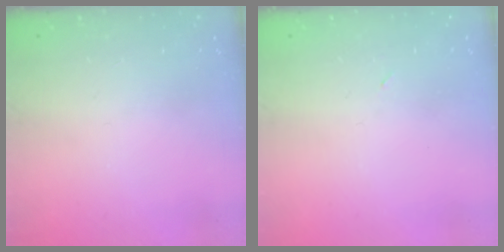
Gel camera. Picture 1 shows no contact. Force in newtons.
{"total": 2.4, "press": 2.3, "slide": 0.8}